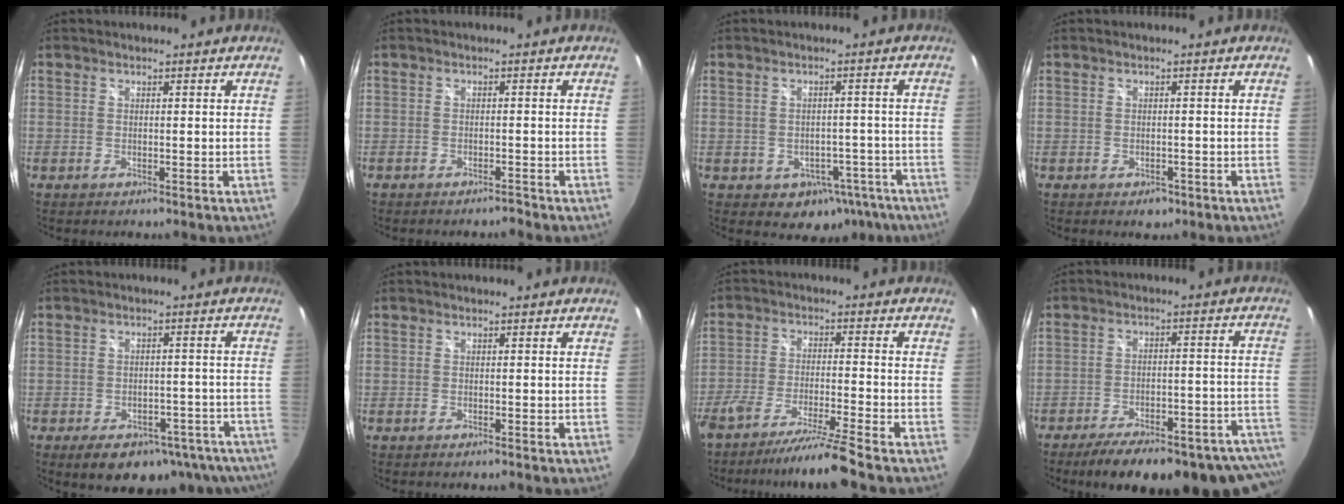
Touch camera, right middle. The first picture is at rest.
{"total": 1.7, "force": [-1.6, 0.3, 0.3], "torque": [-0.010, -0.003, -0.025]}
{"total": 8.2, "force": [-4.5, 6.2, 2.9], "torque": [-0.057, 0.023, -0.030]}
{"total": 2.2, "force": [-1.2, 1.6, 1.0], "torque": [-0.018, -0.006, -0.014]}
{"total": 16.9, "force": [-12.5, 8.4, 7.9], "torque": [-0.132, 0.004, -0.133]}
{"total": 0.5, "force": [-0.5, 0.0, 0.2], "torque": [-0.001, -0.002, -0.010]}
{"total": 10.1, "force": [-8.7, -1.8, 4.8], "torque": [-0.105, -0.018, -0.151]}
{"total": 25.3, "force": [-21.7, 6.3, 11.5], "torque": [-0.152, -0.001, -0.270]}